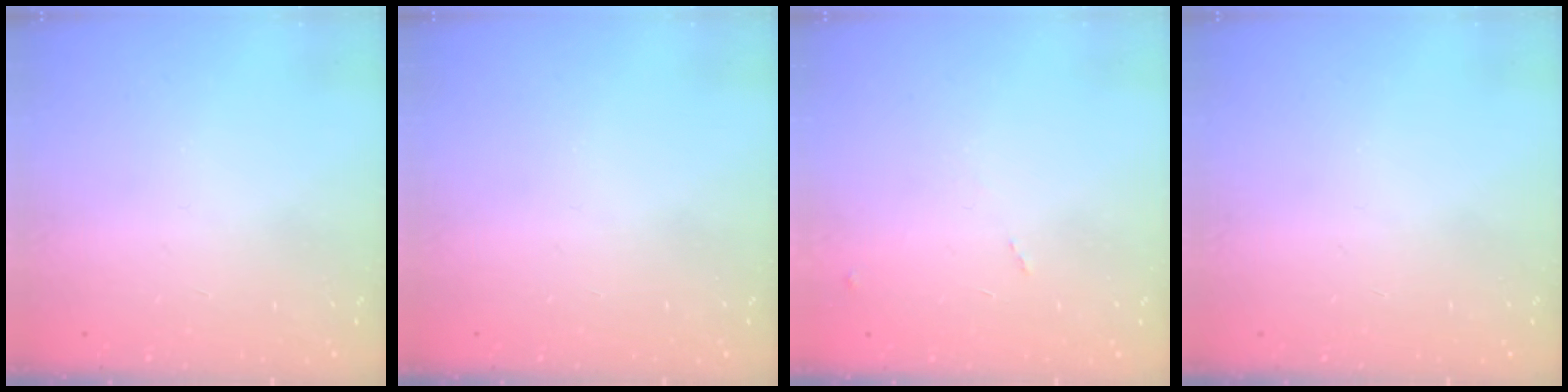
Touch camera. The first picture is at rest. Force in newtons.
{"total": 0.0}
{"total": 6.8, "press": 6.8, "slide": 0.6}
{"total": 0.0}